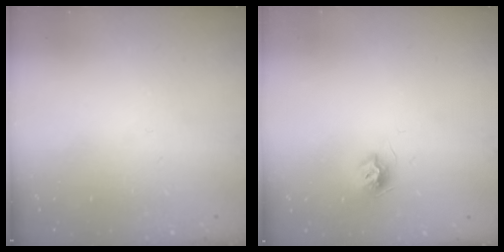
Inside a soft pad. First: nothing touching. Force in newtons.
{"total": 7.4, "press": 7.4, "slide": 0.0}